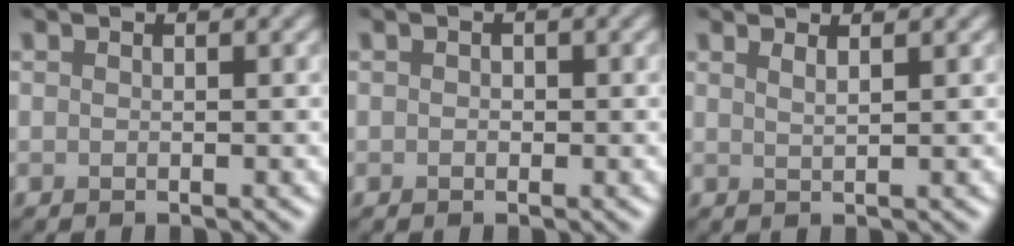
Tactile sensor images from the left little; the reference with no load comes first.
{"total": 0.5, "force": [0.0, 0.5, 0.2], "torque": [0.001, -0.004, -0.002]}
{"total": 1.4, "force": [0.9, 0.5, 0.9], "torque": [-0.006, 0.003, 0.008]}